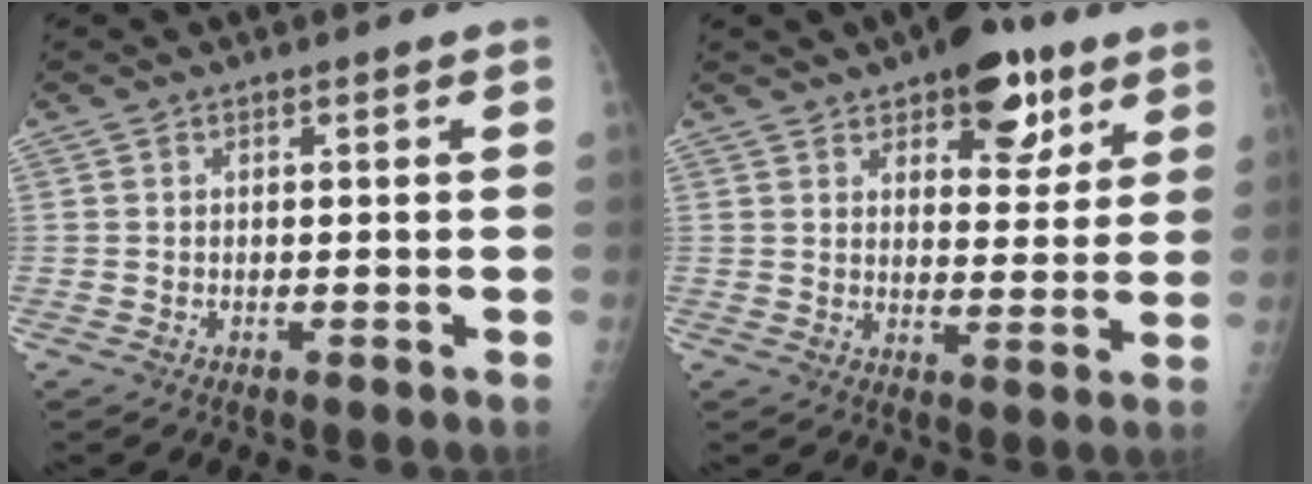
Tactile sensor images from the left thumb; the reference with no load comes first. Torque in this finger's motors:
{"motor_torque": [1.29, 0.75, 0.78, -0.72, 0.24]}